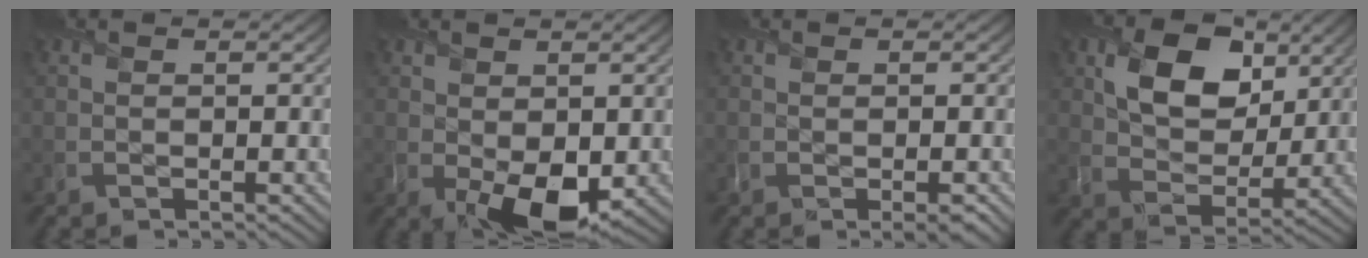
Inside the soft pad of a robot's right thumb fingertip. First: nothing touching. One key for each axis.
{"total": 5.5, "fx": -0.9, "fy": 3.4, "fz": 4.3, "tx": -0.083, "ty": -0.019, "tz": -0.003}
{"total": 1.4, "fx": -0.7, "fy": 0.2, "fz": 1.2, "tx": -0.016, "ty": -0.002, "tz": -0.012}
{"total": 9.9, "fx": 3.9, "fy": 6.7, "fz": 6.1, "tx": -0.119, "ty": -0.006, "tz": 0.061}